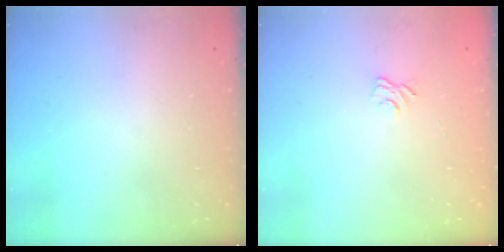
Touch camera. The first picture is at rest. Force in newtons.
{"total": 2.9, "press": 2.6, "slide": 1.3}